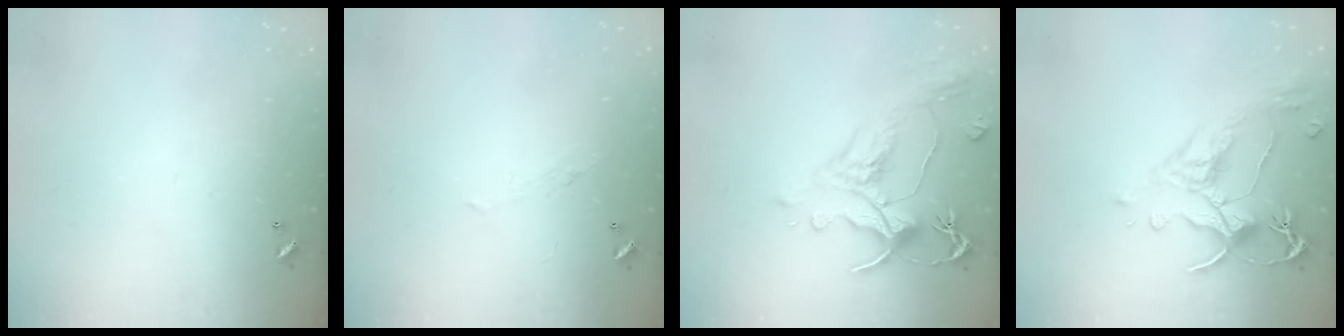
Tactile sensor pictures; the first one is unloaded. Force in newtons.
{"total": 0.9, "press": 0.5, "slide": 0.7}
{"total": 1.6, "press": 0.4, "slide": 1.6}
{"total": 3.3, "press": 3.0, "slide": 1.4}